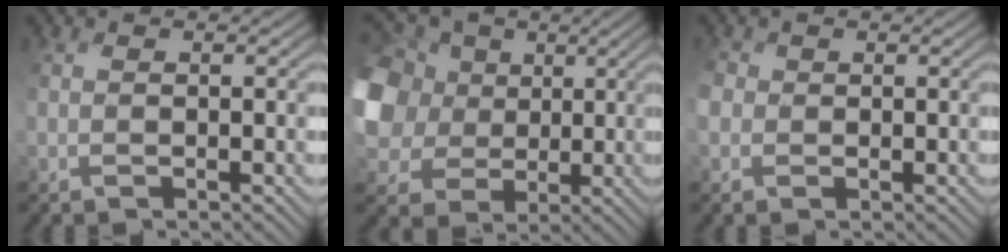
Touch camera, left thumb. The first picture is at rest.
{"total": 14.5, "force": [1.5, 12.3, 7.6], "torque": [-0.266, 0.009, 0.020]}
{"total": 3.5, "force": [-0.3, 3.4, 0.7], "torque": [-0.044, -0.007, -0.025]}